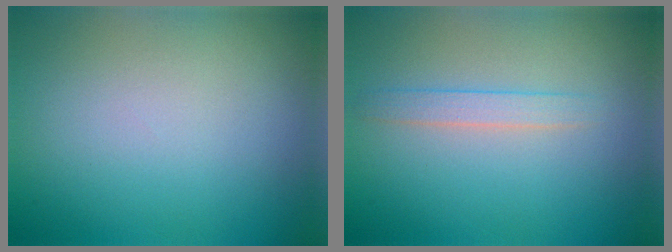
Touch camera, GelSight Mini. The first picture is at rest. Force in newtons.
{"total": 1.5, "press": 1.4, "slide": 0.1}